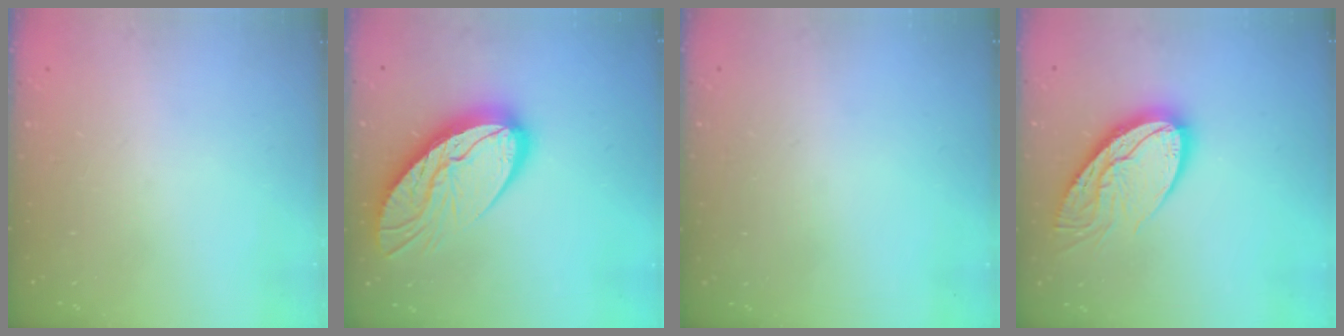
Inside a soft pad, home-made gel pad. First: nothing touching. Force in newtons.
{"total": 15.5, "press": 15.4, "slide": 1.6}
{"total": 0.0}
{"total": 15.8, "press": 15.7, "slide": 1.6}